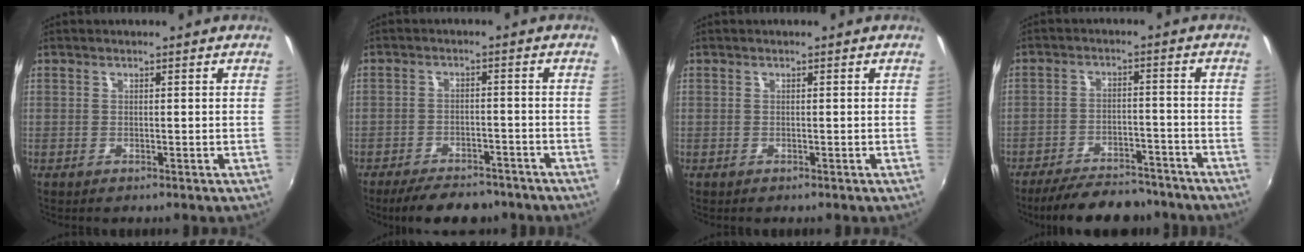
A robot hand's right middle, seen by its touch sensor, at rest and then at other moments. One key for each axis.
{"total": 10.7, "fx": -8.7, "fy": 4.1, "fz": 4.7, "tx": -0.105, "ty": -0.003, "tz": -0.122}
{"total": 0.0}
{"total": 15.0, "fx": -12.8, "fy": 4.8, "fz": 6.2, "tx": -0.131, "ty": 0.003, "tz": -0.175}